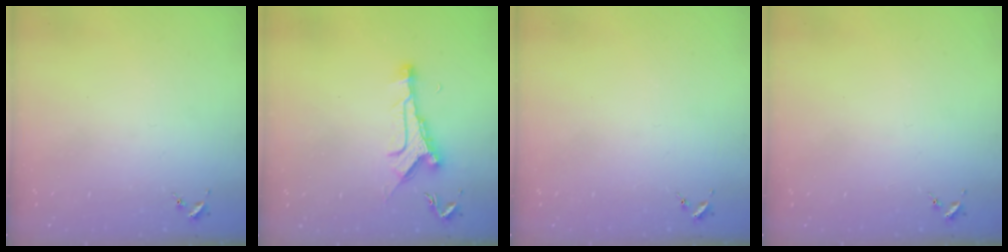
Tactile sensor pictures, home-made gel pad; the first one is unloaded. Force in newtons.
{"total": 10.2, "press": 10.2, "slide": 0.6}
{"total": 0.0}
{"total": 0.0}